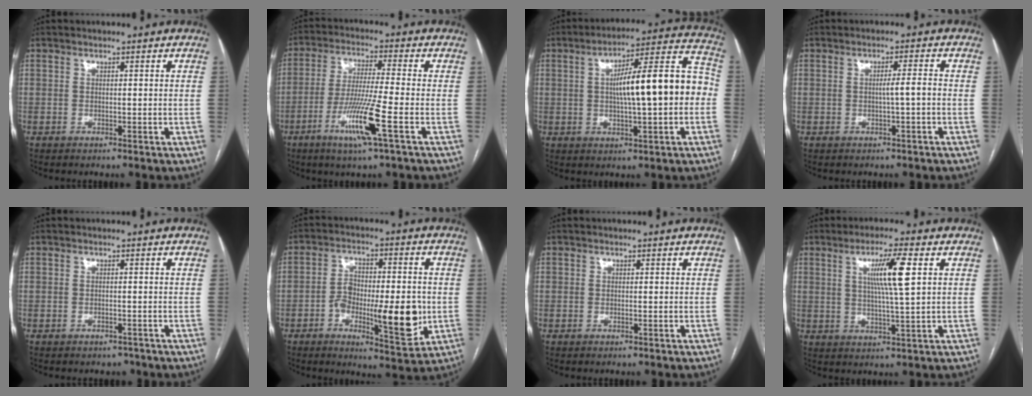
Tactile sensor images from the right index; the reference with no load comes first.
{"total": 10.3, "force": [-4.2, -0.9, 9.3], "torque": [-0.183, -0.019, -0.083]}
{"total": 15.2, "force": [-0.2, 2.5, 15.0], "torque": [-0.222, 0.040, -0.003]}
{"total": 2.3, "force": [-0.5, -0.2, 2.3], "torque": [-0.035, 0.002, -0.007]}
{"total": 1.4, "force": [-1.1, 0.9, 0.3], "torque": [-0.007, 0.001, -0.010]}
{"total": 13.2, "force": [-2.9, 4.4, 12.0], "torque": [-0.184, 0.004, -0.039]}
{"total": 0.0}
{"total": 7.8, "force": [2.2, -0.4, 7.4], "torque": [-0.134, 0.000, 0.040]}